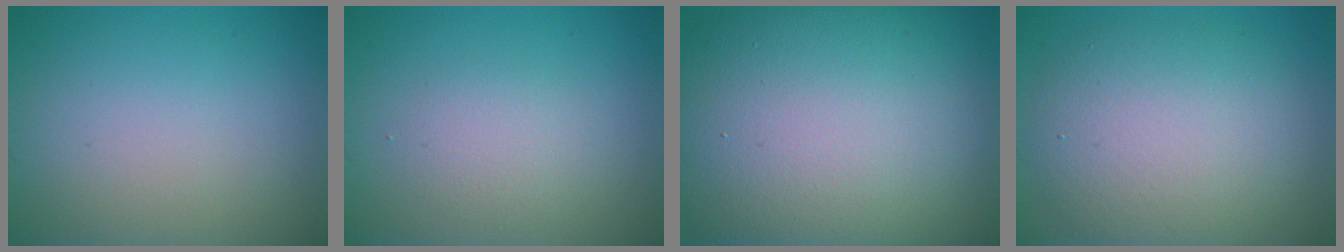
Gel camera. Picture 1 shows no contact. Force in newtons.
{"total": 1.8, "press": 1.8, "slide": 0.1}
{"total": 18.0, "press": 17.9, "slide": 1.2}
{"total": 7.9, "press": 7.9, "slide": 0.8}